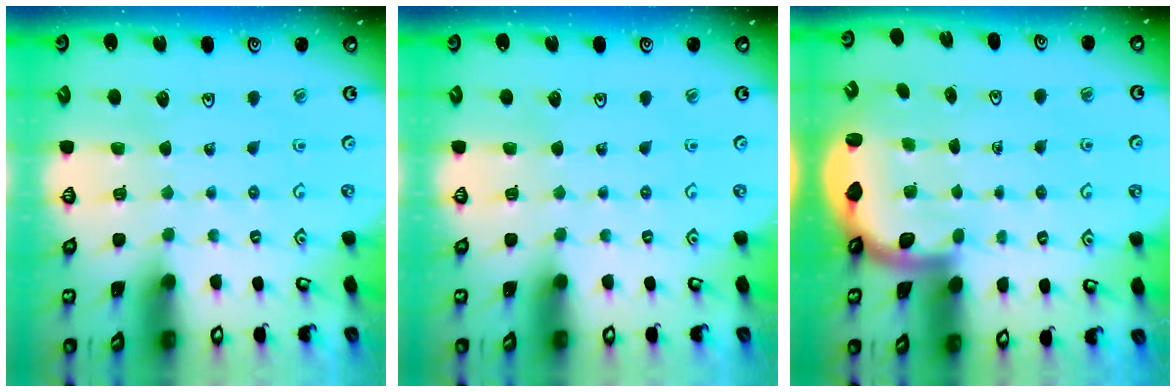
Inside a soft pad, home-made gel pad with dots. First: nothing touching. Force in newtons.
{"total": 0.0}
{"total": 2.0, "press": 1.9, "slide": 0.5}